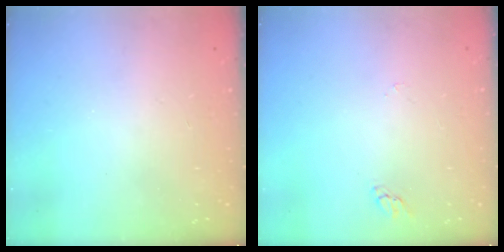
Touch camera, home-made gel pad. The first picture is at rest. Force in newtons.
{"total": 2.2, "press": 2.2, "slide": 0.2}